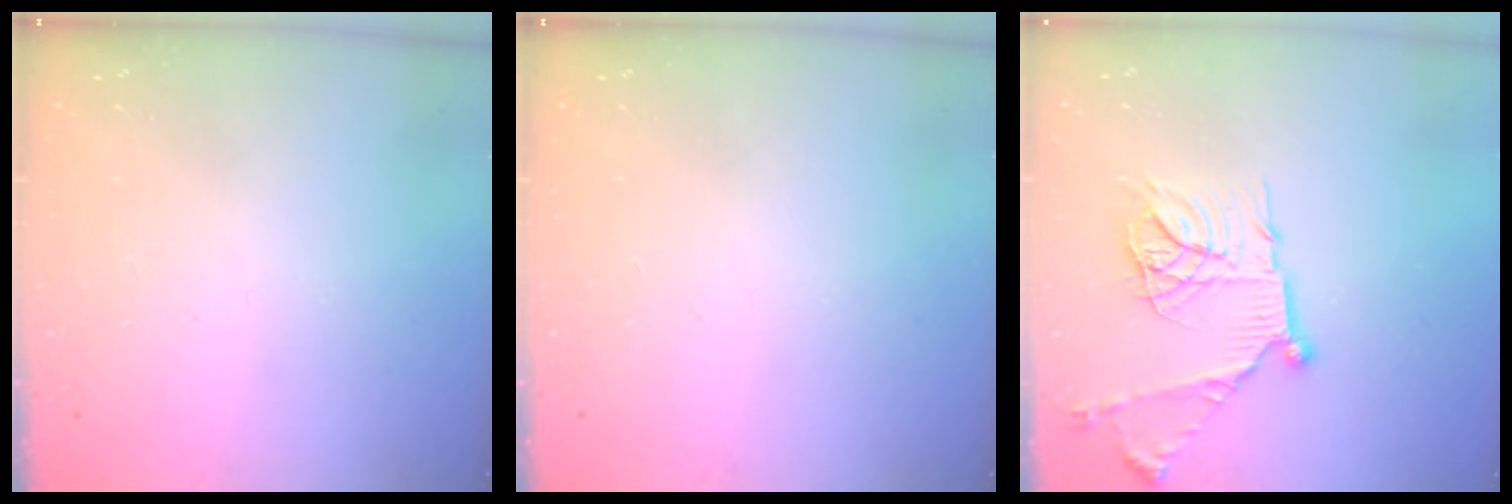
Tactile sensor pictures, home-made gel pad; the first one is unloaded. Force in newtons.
{"total": 0.0}
{"total": 18.9, "press": 18.8, "slide": 1.9}